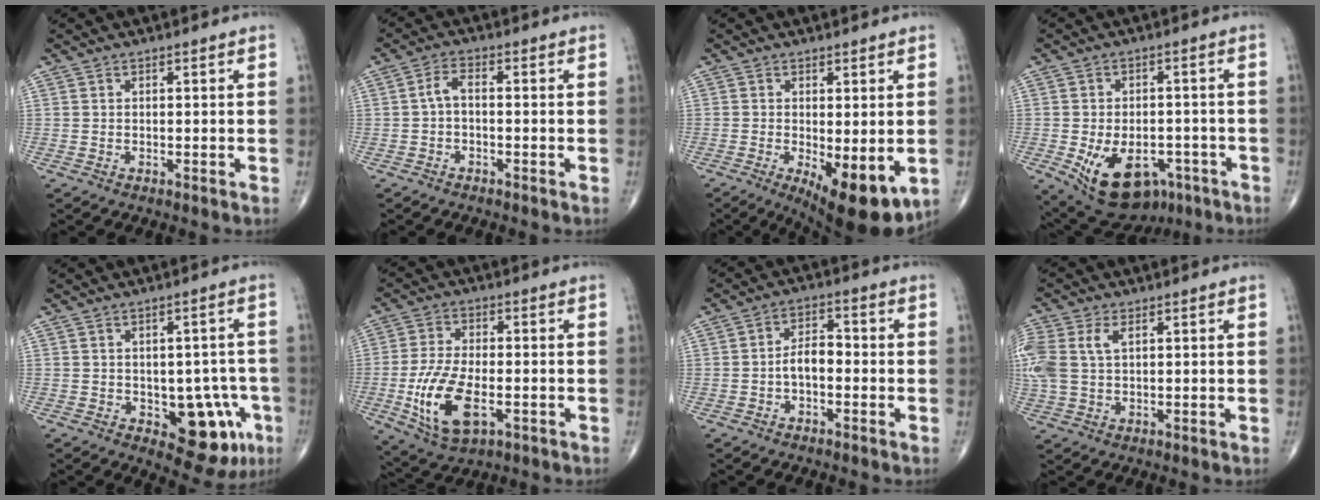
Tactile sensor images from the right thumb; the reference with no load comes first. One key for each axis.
{"total": 2.9, "fx": -0.5, "fy": 1.4, "fz": 2.5, "tx": -0.046, "ty": 0.015, "tz": -0.015}
{"total": 11.2, "fx": -3.0, "fy": 4.0, "fz": 10.0, "tx": -0.139, "ty": -0.025, "tz": -0.033}
{"total": 14.4, "fx": -6.2, "fy": 8.9, "fz": 9.5, "tx": -0.138, "ty": 0.014, "tz": -0.078}
{"total": 11.2, "fx": -3.7, "fy": 6.3, "fz": 8.5, "tx": -0.057, "ty": 0.013, "tz": -0.036}
{"total": 13.0, "fx": -3.6, "fy": 6.3, "fz": 10.8, "tx": -0.217, "ty": 0.002, "tz": -0.057}
{"total": 4.7, "fx": -1.3, "fy": 2.6, "fz": 3.8, "tx": -0.055, "ty": 0.024, "tz": -0.029}
{"total": 10.4, "fx": 2.6, "fy": 6.4, "fz": 7.8, "tx": -0.221, "ty": 0.015, "tz": 0.055}